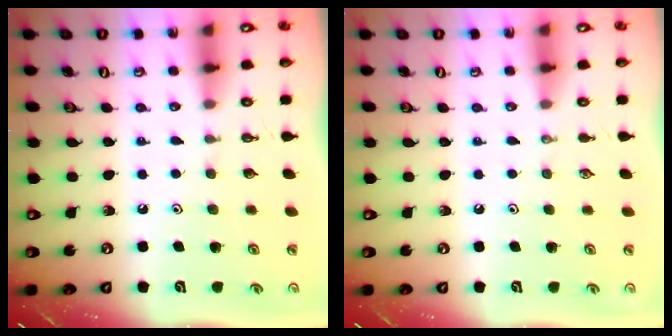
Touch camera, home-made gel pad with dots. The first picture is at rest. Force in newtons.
{"total": 0.0}